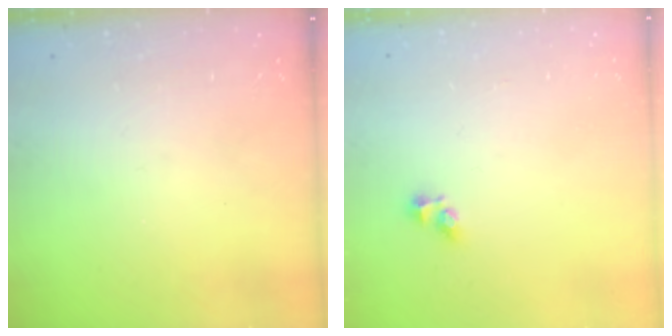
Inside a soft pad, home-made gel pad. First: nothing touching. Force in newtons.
{"total": 2.4, "press": 2.4, "slide": 0.2}